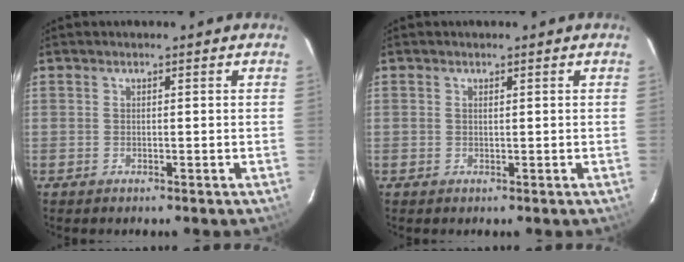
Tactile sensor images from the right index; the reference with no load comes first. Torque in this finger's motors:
{"motor_torque": [0.04, 0.30, -0.08, 0.00]}